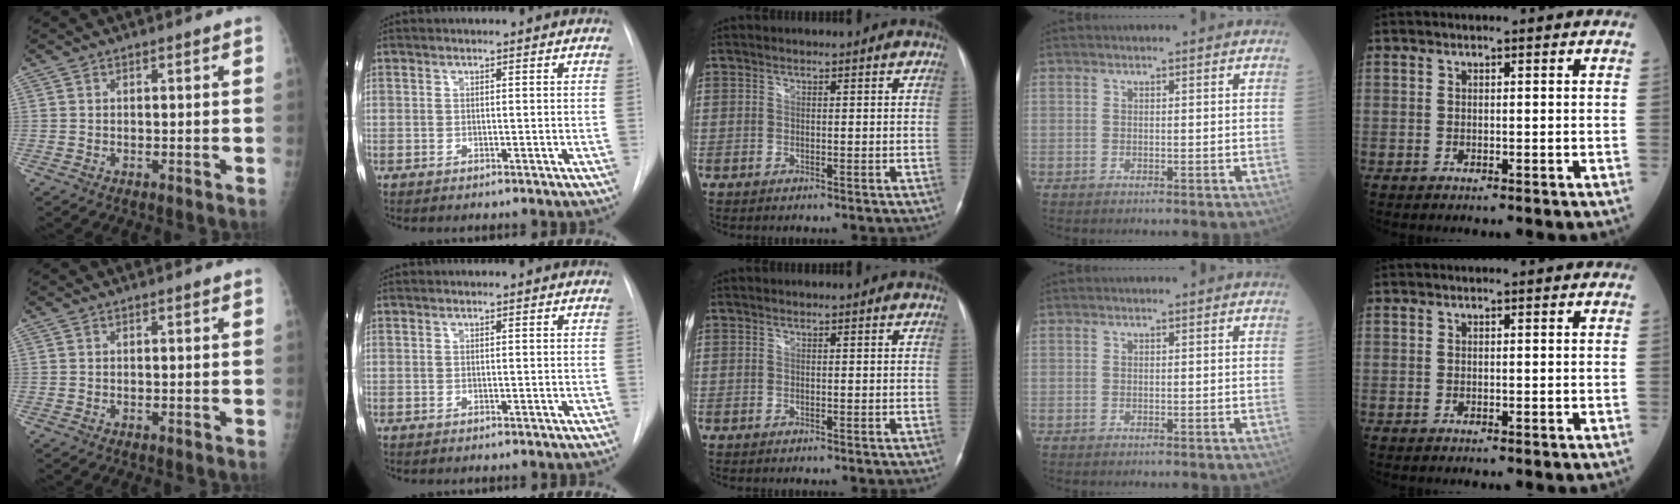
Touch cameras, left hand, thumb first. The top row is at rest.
{}